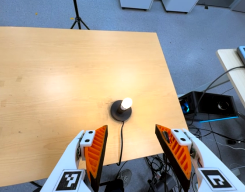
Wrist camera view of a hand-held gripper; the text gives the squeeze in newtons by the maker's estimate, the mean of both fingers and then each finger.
{"total": 0.0}